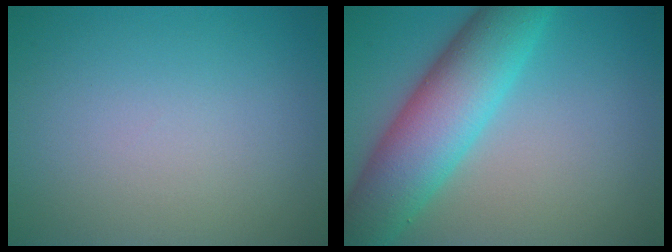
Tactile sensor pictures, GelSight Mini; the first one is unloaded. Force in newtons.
{"total": 8.9, "press": 8.9, "slide": 0.1}